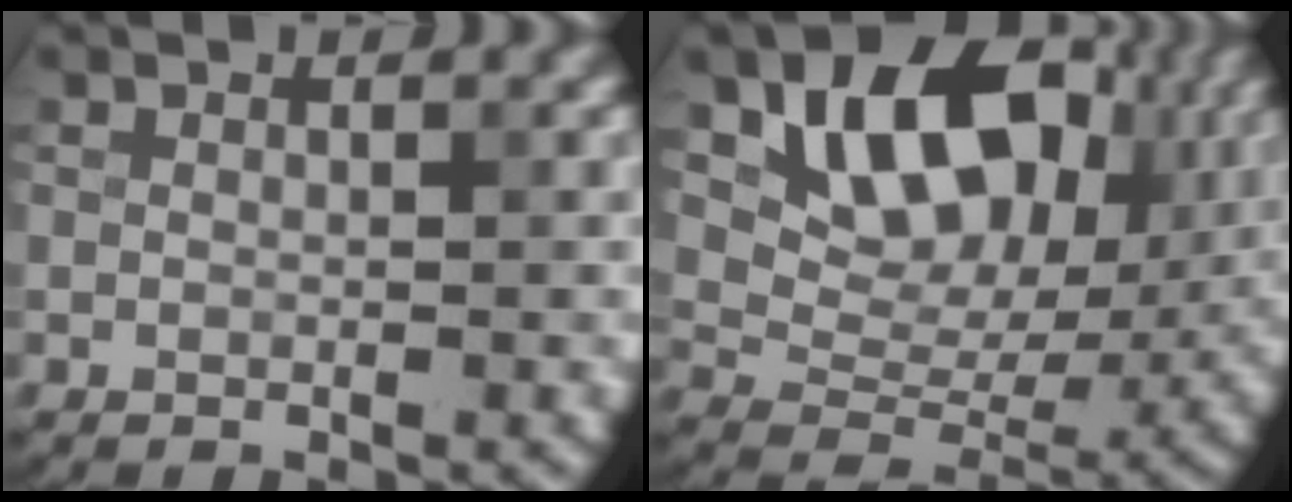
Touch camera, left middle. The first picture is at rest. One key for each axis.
{"total": 12.4, "fx": 4.8, "fy": 7.9, "fz": 8.3, "tx": -0.129, "ty": -0.005, "tz": 0.086}